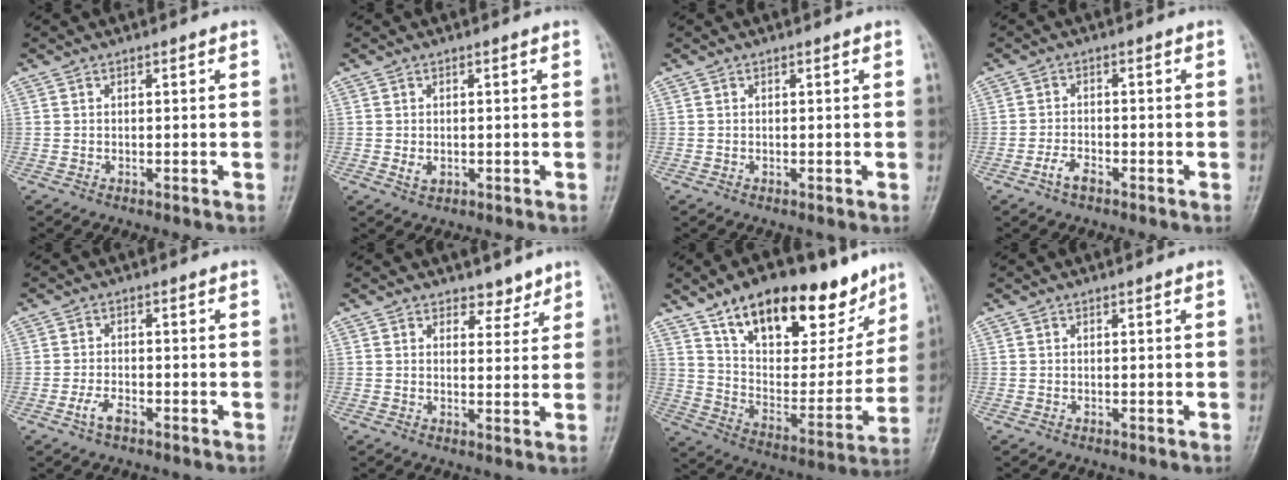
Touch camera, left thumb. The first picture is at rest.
{"total": 2.1, "force": [-0.1, 1.4, 1.6], "torque": [-0.023, -0.004, 0.002]}
{"total": 0.0}
{"total": 2.9, "force": [-1.9, 1.4, 1.8], "torque": [-0.038, 0.013, -0.036]}
{"total": 3.1, "force": [-1.7, 1.4, 2.1], "torque": [-0.046, 0.011, -0.033]}
{"total": 3.5, "force": [2.8, 2.0, 0.8], "torque": [0.013, -0.019, 0.040]}
{"total": 25.7, "force": [16.5, 11.9, 15.8], "torque": [-0.190, -0.042, 0.264]}
{"total": 0.0}